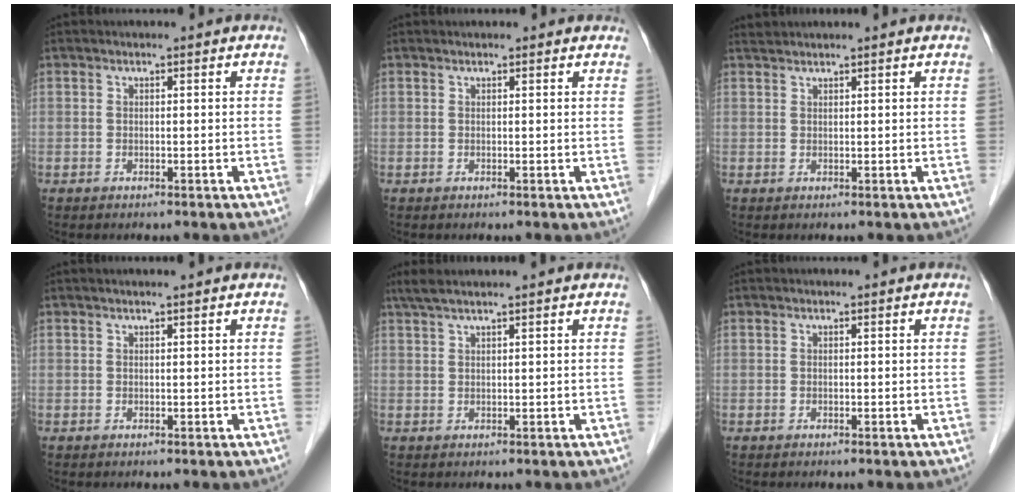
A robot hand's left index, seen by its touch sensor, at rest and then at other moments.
{"total": 2.3, "force": [2.1, 0.6, 0.6], "torque": [-0.009, 0.021, 0.020]}
{"total": 2.5, "force": [2.4, -0.1, 0.6], "torque": [-0.006, 0.027, 0.045]}
{"total": 0.7, "force": [0.5, -0.1, 0.4], "torque": [-0.009, 0.002, 0.013]}
{"total": 5.0, "force": [4.1, -0.5, 2.9], "torque": [-0.050, 0.034, 0.075]}
{"total": 0.0}